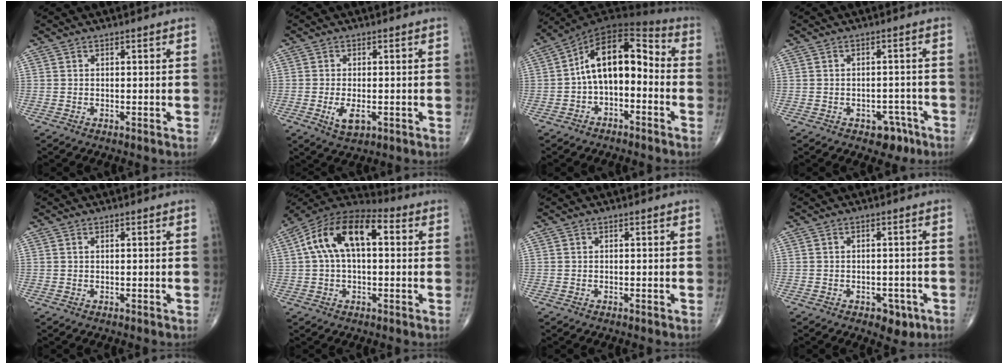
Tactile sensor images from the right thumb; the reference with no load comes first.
{"total": 4.3, "force": [-1.2, 2.1, 3.5], "torque": [-0.064, -0.007, -0.016]}
{"total": 13.1, "force": [-1.5, 7.6, 10.6], "torque": [-0.141, 0.056, -0.040]}
{"total": 4.7, "force": [-2.8, 3.1, 2.2], "torque": [-0.006, 0.023, -0.033]}
{"total": 0.0}
{"total": 15.7, "force": [3.0, 8.4, 12.9], "torque": [-0.229, 0.042, 0.043]}
{"total": 0.0}
{"total": 4.1, "force": [-2.0, 2.6, 2.4], "torque": [-0.013, 0.007, -0.022]}